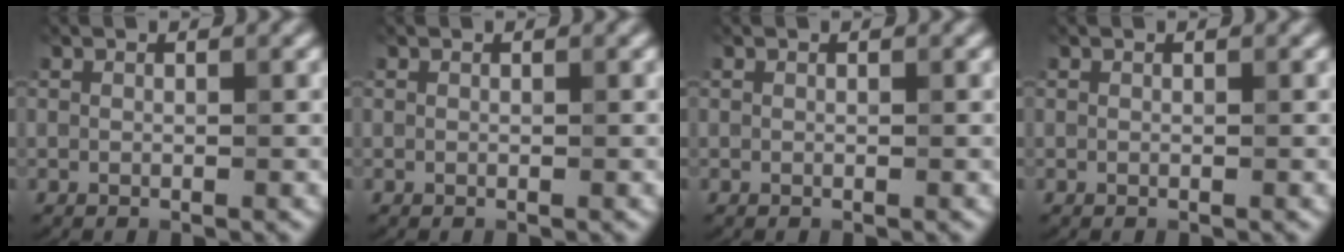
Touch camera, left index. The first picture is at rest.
{"total": 0.0}
{"total": 0.0}
{"total": 0.0}